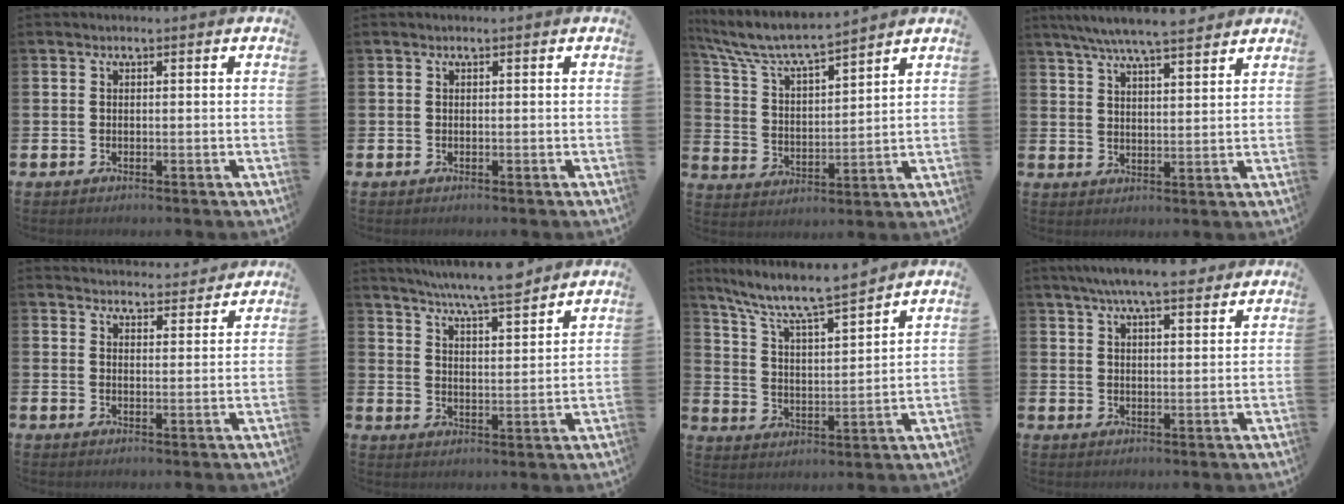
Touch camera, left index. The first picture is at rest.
{"total": 0.0}
{"total": 7.0, "force": [6.6, 0.7, 2.3], "torque": [-0.076, -0.046, 0.111]}
{"total": 7.0, "force": [6.5, 0.5, 2.5], "torque": [-0.066, -0.023, 0.117]}
{"total": 4.0, "force": [4.0, 0.6, -0.1], "torque": [0.001, -0.029, 0.071]}
{"total": 7.5, "force": [7.1, 0.1, 2.4], "torque": [-0.065, -0.040, 0.126]}
{"total": 8.3, "force": [7.5, 0.8, 3.4], "torque": [-0.096, -0.051, 0.127]}
{"total": 6.7, "force": [6.0, 0.9, 2.9], "torque": [-0.063, -0.018, 0.107]}